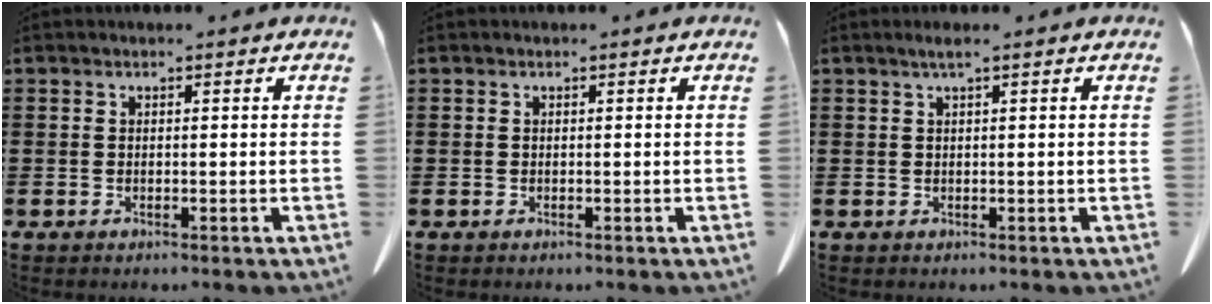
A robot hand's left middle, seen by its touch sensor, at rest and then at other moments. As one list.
[{"total": 0.0}, {"total": 1.3, "force": [0.6, -0.1, 1.1], "torque": [-0.022, 0.001, 0.009]}]